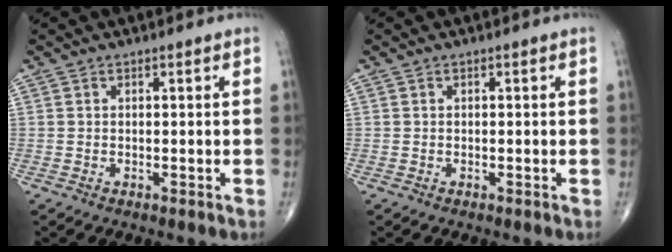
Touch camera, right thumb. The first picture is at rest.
{"total": 0.0}